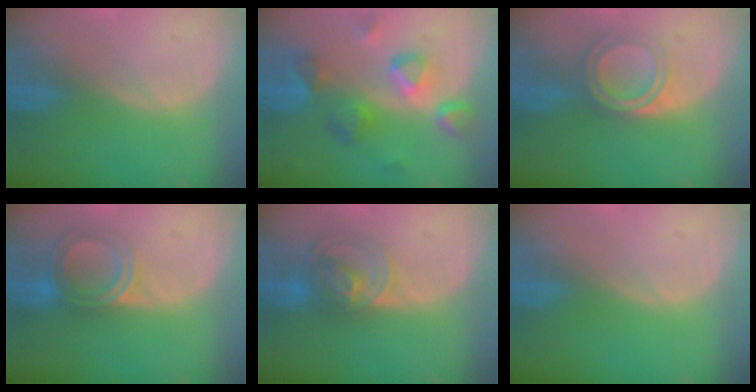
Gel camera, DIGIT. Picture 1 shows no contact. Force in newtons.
{"total": 9.4, "press": 8.2, "slide": 4.6}
{"total": 5.3, "press": 4.9, "slide": 2.0}
{"total": 6.1, "press": 5.3, "slide": 3.1}
{"total": 7.5, "press": 6.2, "slide": 4.1}
{"total": 0.0}